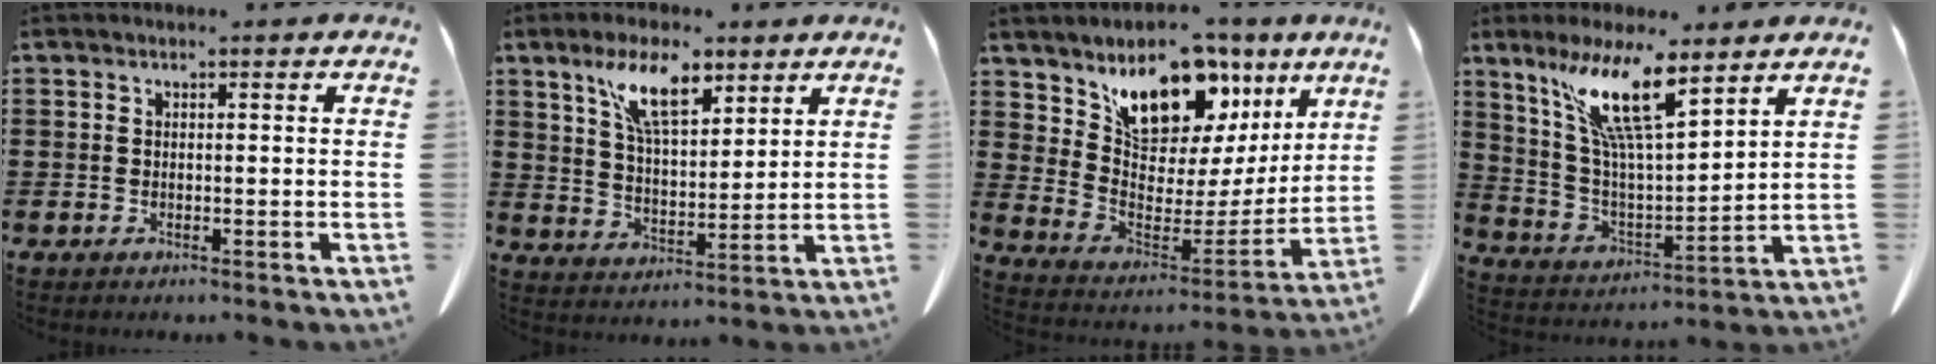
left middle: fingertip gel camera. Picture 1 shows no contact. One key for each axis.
{"total": 9.7, "fx": 6.4, "fy": 3.5, "fz": 6.3, "tx": -0.125, "ty": -0.011, "tz": 0.113}
{"total": 11.0, "fx": 8.4, "fy": 5.4, "fz": 4.5, "tx": -0.104, "ty": -0.062, "tz": 0.150}
{"total": 12.7, "fx": 8.1, "fy": 2.9, "fz": 9.4, "tx": -0.208, "ty": -0.024, "tz": 0.143}